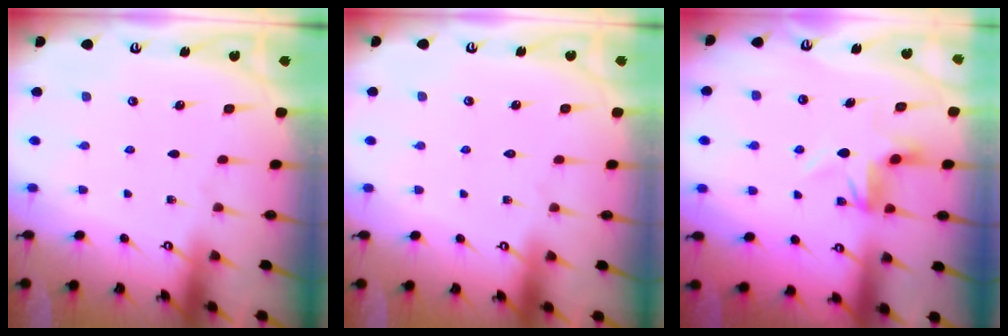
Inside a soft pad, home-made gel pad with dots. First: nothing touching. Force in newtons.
{"total": 1.8, "press": 1.8, "slide": 0.1}
{"total": 5.1, "press": 5.1, "slide": 0.2}